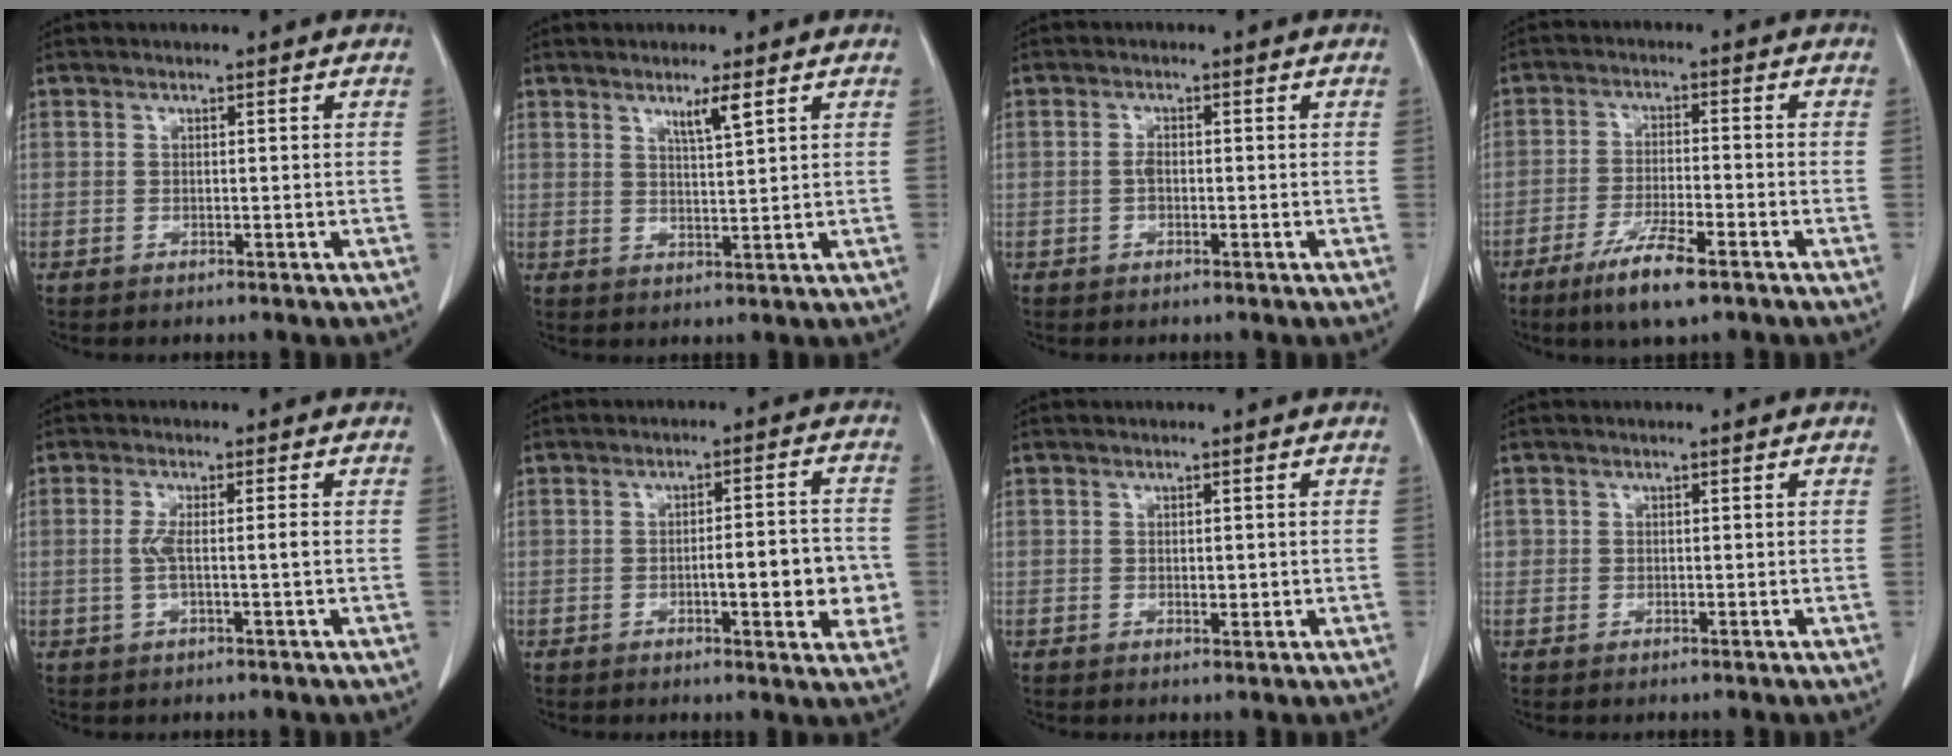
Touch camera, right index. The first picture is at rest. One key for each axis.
{"total": 3.4, "fx": 2.1, "fy": 0.0, "fz": 2.6, "tx": -0.051, "ty": -0.006, "tz": 0.040}
{"total": 1.4, "fx": -0.3, "fy": 0.7, "fz": 1.1, "tx": -0.021, "ty": 0.003, "tz": -0.007}
{"total": 8.0, "fx": -5.1, "fy": 1.0, "fz": 6.1, "tx": -0.117, "ty": -0.015, "tz": -0.088}
{"total": 3.3, "fx": -0.3, "fy": 0.0, "fz": 3.2, "tx": -0.067, "ty": 0.000, "tz": -0.005}
{"total": 8.3, "fx": -1.7, "fy": 1.9, "fz": 7.9, "tx": -0.099, "ty": 0.008, "tz": -0.020}
{"total": 1.2, "fx": 0.0, "fy": 0.6, "fz": 1.0, "tx": -0.014, "ty": -0.002, "tz": 0.002}
{"total": 0.7, "fx": 0.1, "fy": 0.7, "fz": 0.1, "tx": 0.008, "ty": 0.004, "tz": -0.002}